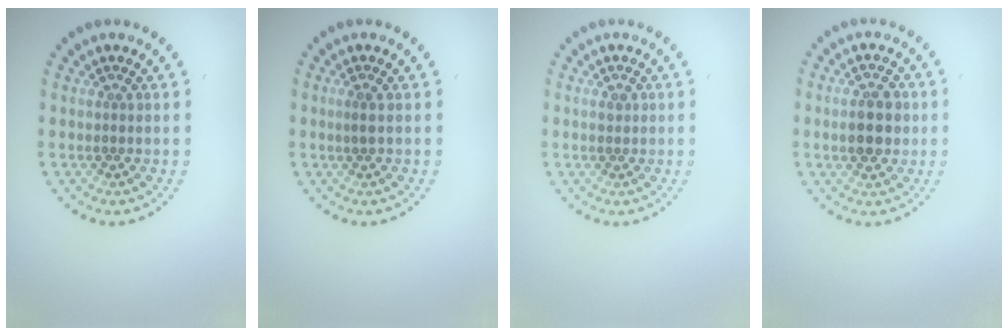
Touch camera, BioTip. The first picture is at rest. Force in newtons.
{"total": 0.8, "press": 0.7, "slide": 0.4}
{"total": 0.9, "press": 0.9, "slide": 0.0}
{"total": 3.8, "press": 3.8, "slide": 0.1}